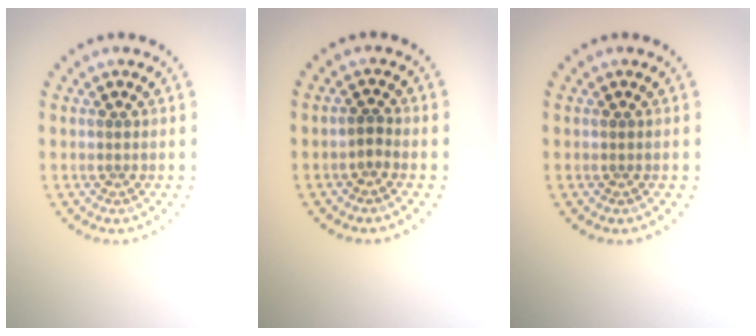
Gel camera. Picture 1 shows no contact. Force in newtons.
{"total": 0.8, "press": 0.7, "slide": 0.4}
{"total": 0.0}